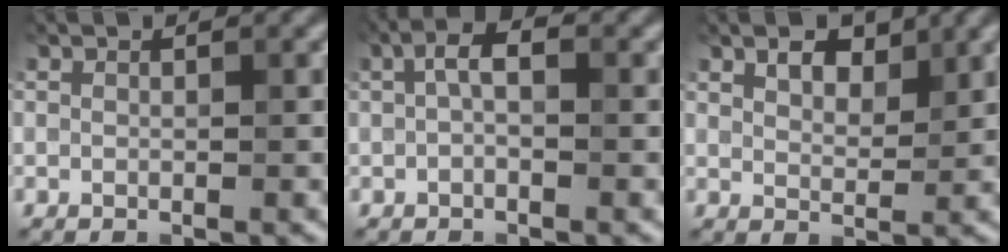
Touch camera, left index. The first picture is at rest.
{"total": 2.3, "force": [0.1, 1.0, 2.0], "torque": [-0.039, 0.009, -0.004]}
{"total": 2.9, "force": [1.9, 1.4, 1.7], "torque": [-0.032, 0.004, 0.033]}